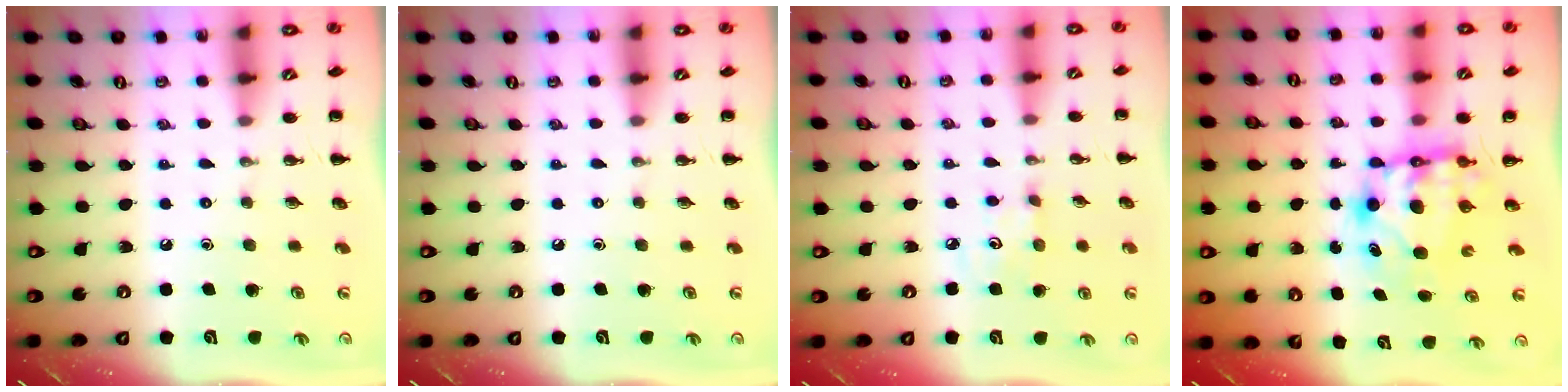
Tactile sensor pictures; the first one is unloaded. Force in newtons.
{"total": 0.0}
{"total": 3.3, "press": 3.2, "slide": 0.9}
{"total": 8.1, "press": 7.9, "slide": 1.8}